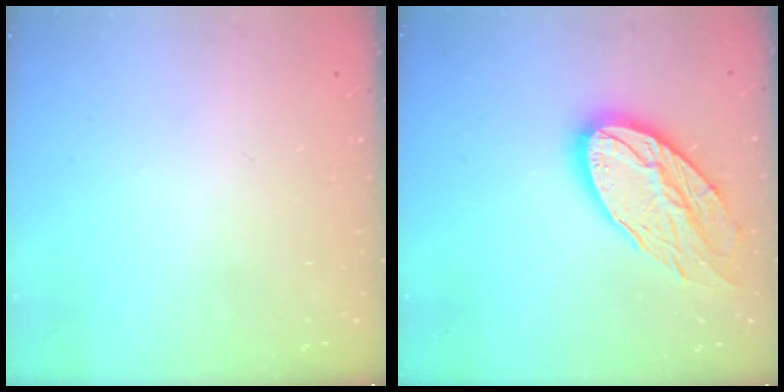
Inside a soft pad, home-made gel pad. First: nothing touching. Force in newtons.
{"total": 19.0, "press": 18.9, "slide": 1.5}